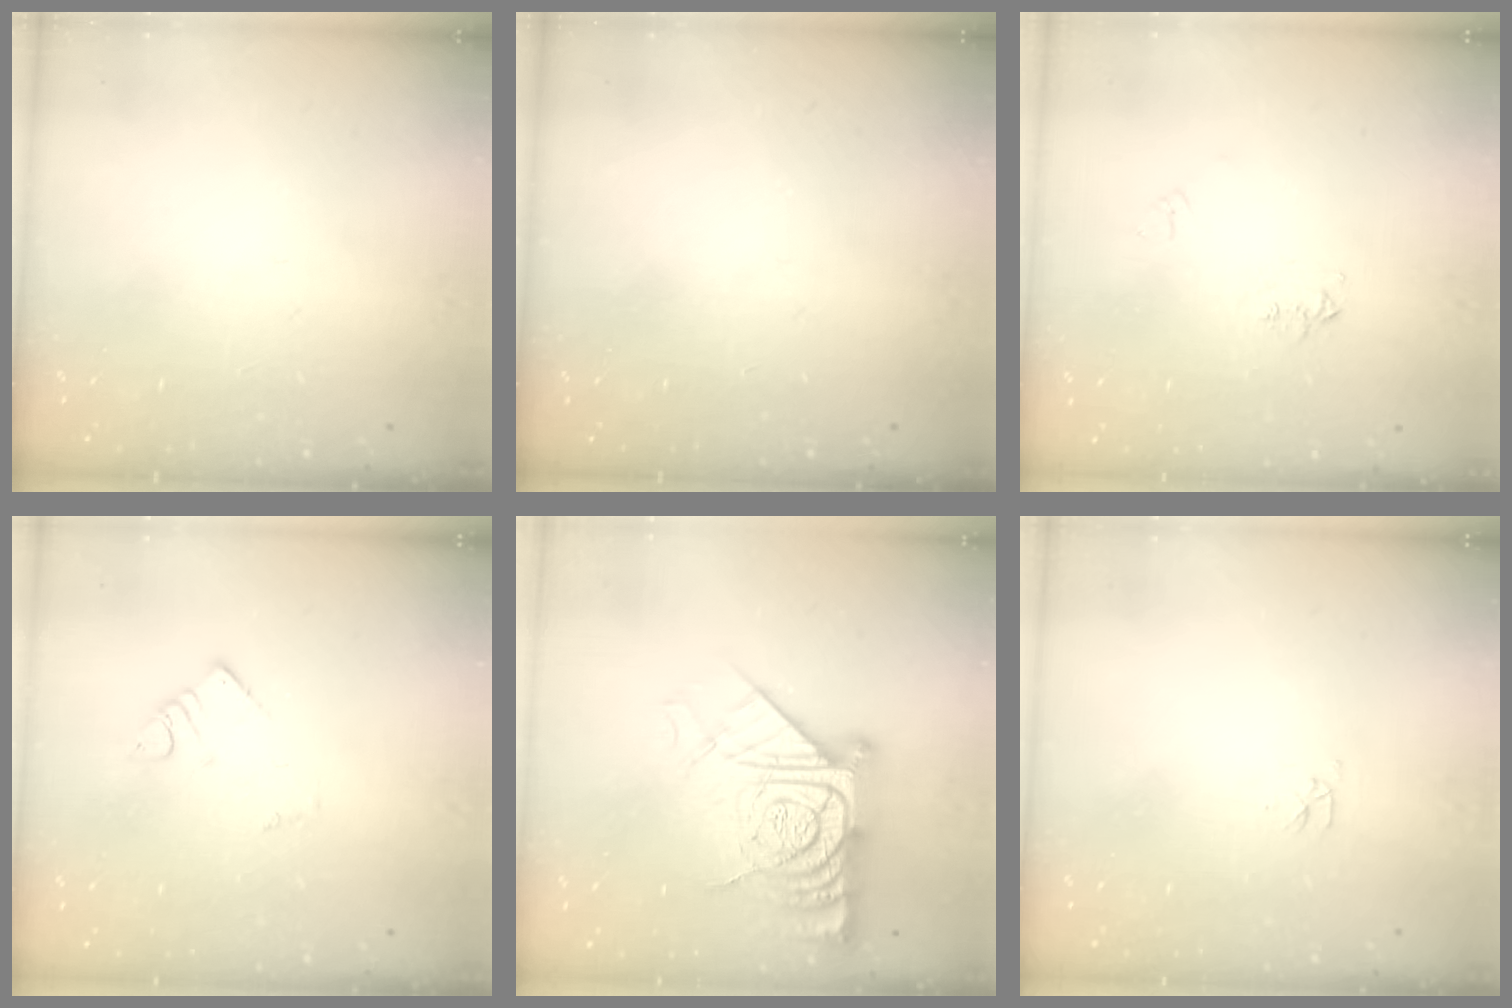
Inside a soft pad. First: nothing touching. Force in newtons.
{"total": 0.0}
{"total": 5.0, "press": 5.0, "slide": 0.6}
{"total": 2.7, "press": 2.7, "slide": 0.4}
{"total": 20.5, "press": 20.4, "slide": 1.7}
{"total": 2.8, "press": 2.7, "slide": 0.4}